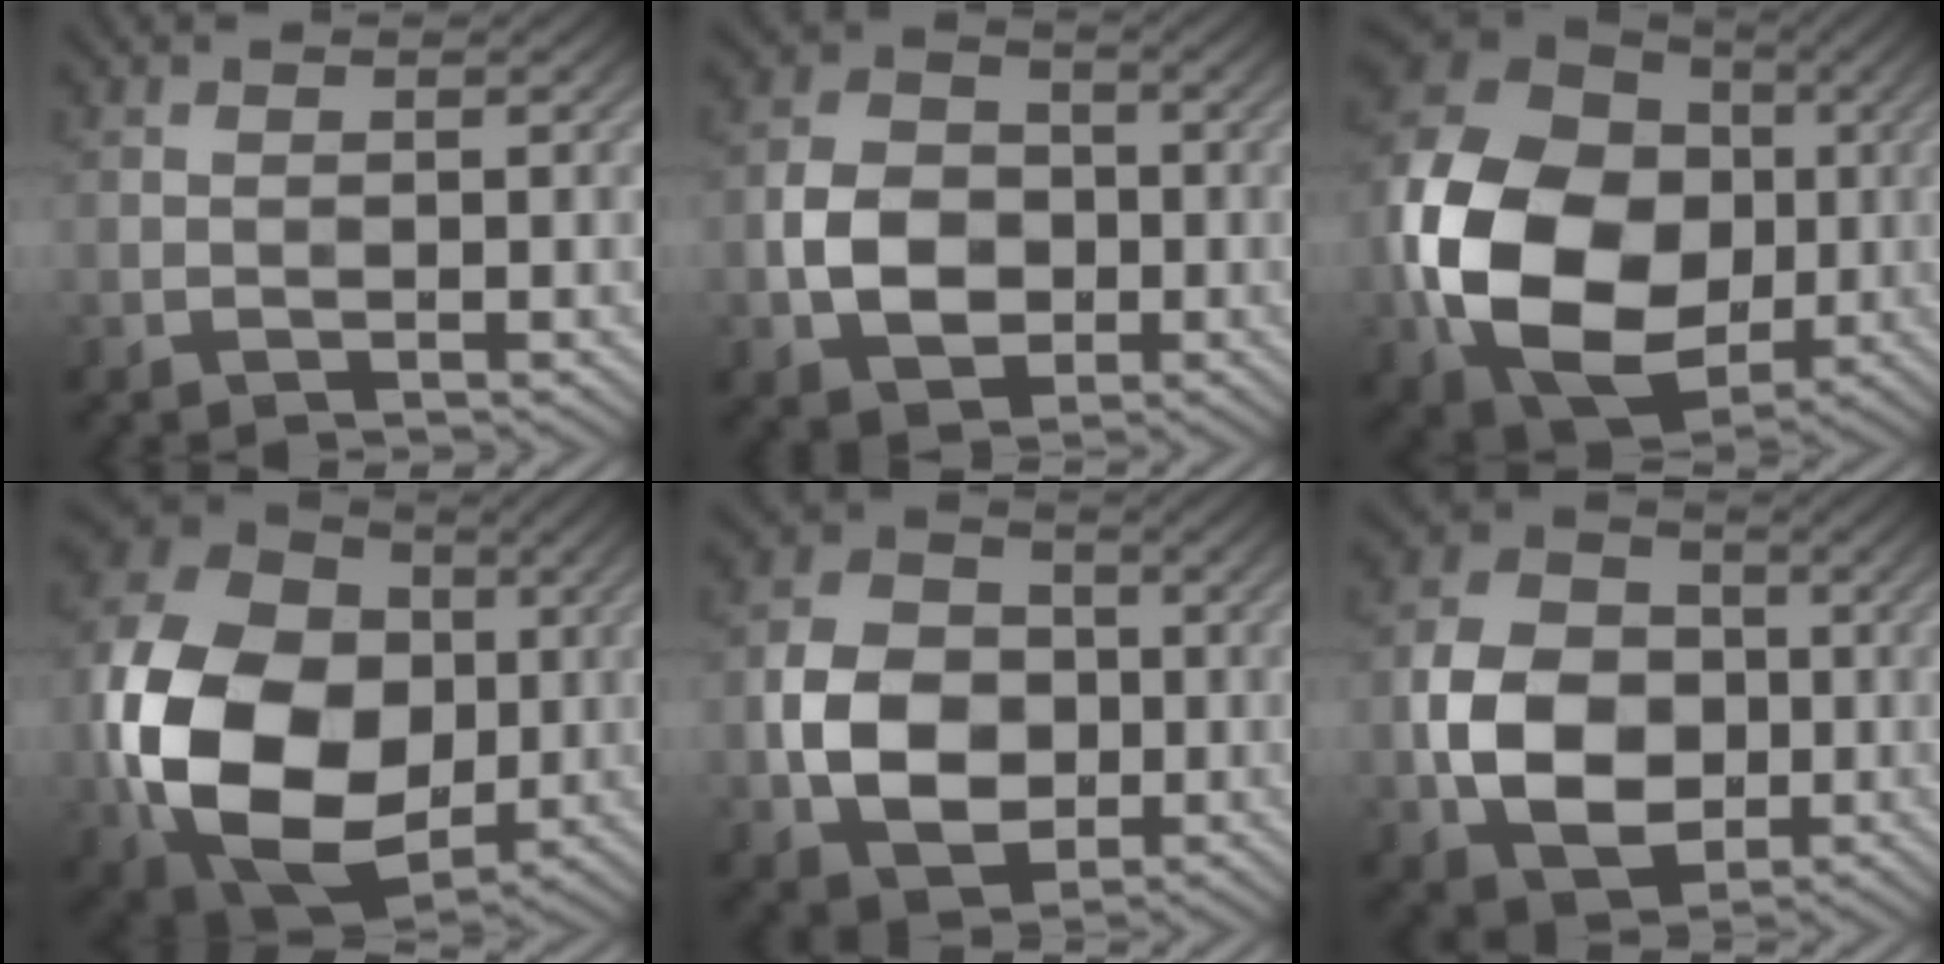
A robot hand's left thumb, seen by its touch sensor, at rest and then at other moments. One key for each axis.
{"total": 6.8, "fx": -1.4, "fy": 5.4, "fz": 4.0, "tx": -0.080, "ty": -0.003, "tz": -0.036}
{"total": 18.8, "fx": -2.3, "fy": 14.2, "fz": 12.1, "tx": -0.280, "ty": -0.025, "tz": -0.039}
{"total": 18.6, "fx": -2.3, "fy": 13.7, "fz": 12.3, "tx": -0.290, "ty": -0.031, "tz": -0.035}
{"total": 8.8, "fx": -1.4, "fy": 6.9, "fz": 5.3, "tx": -0.110, "ty": -0.005, "tz": -0.035}
{"total": 10.0, "fx": -1.5, "fy": 7.7, "fz": 6.2, "tx": -0.136, "ty": -0.005, "tz": -0.036}